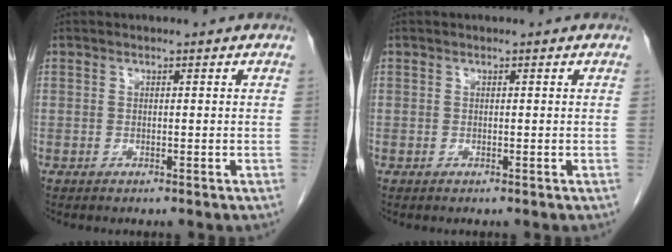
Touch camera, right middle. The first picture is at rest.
{"total": 0.0}